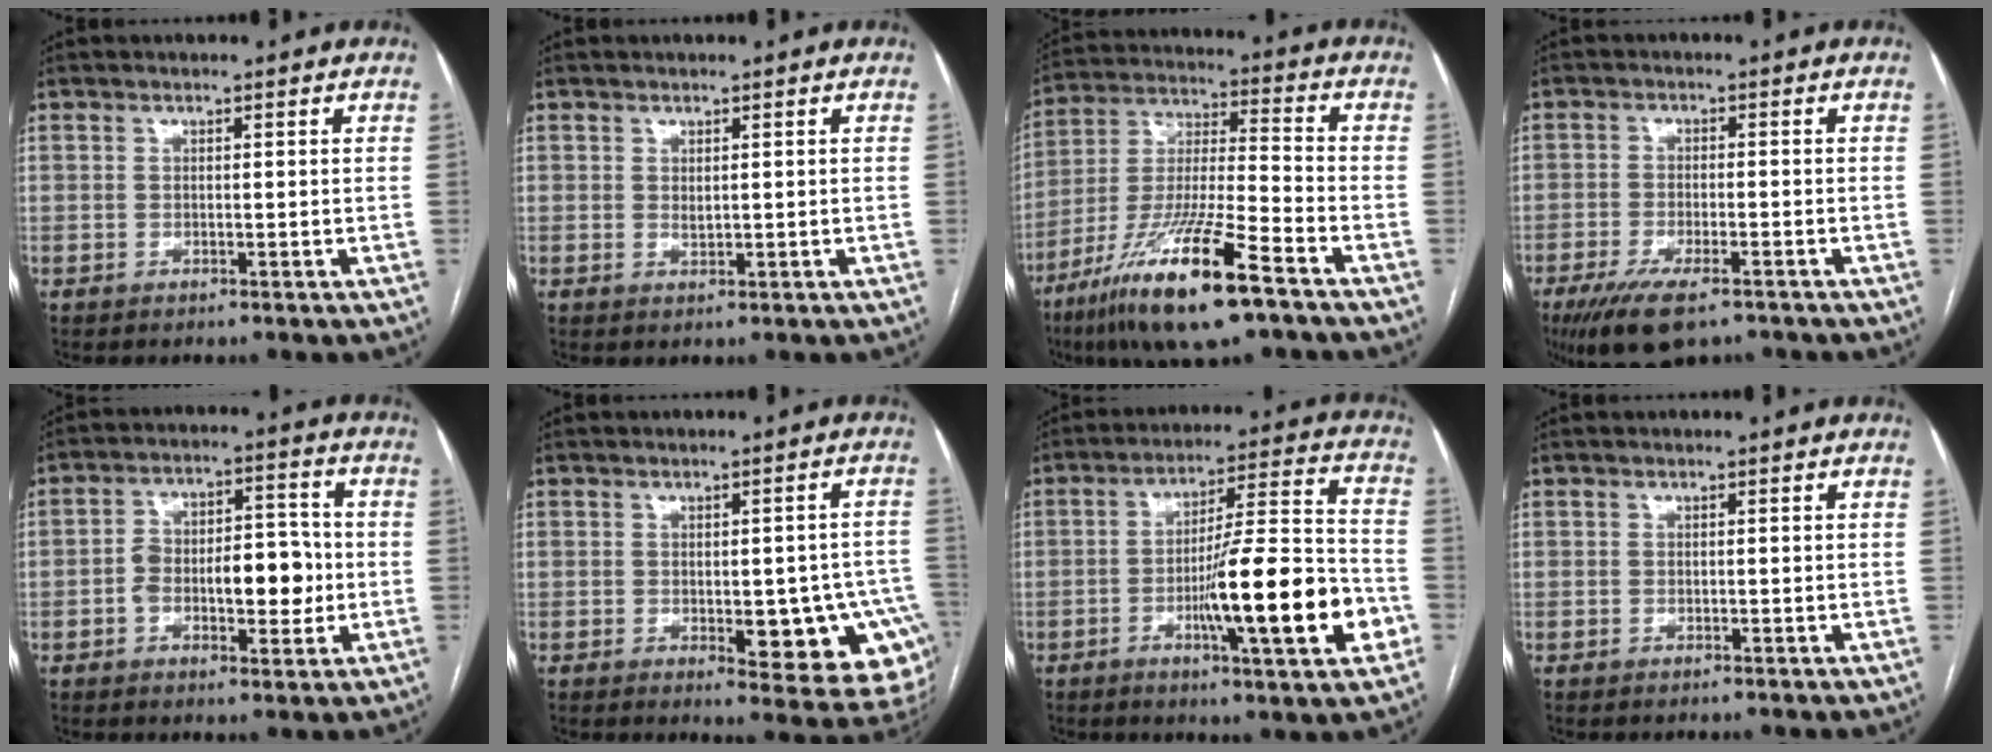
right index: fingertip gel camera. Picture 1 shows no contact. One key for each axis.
{"total": 0.9, "fx": 0.3, "fy": 0.5, "fz": 0.7, "tx": -0.011, "ty": -0.004, "tz": 0.007}
{"total": 18.4, "fx": -11.0, "fy": 1.7, "fz": 14.7, "tx": -0.297, "ty": -0.041, "tz": -0.203}
{"total": 9.3, "fx": -6.5, "fy": 2.8, "fz": 6.1, "tx": -0.104, "ty": -0.017, "tz": -0.107}
{"total": 11.0, "fx": -1.8, "fy": 5.0, "fz": 9.6, "tx": -0.152, "ty": 0.027, "tz": -0.023}
{"total": 13.7, "fx": -3.5, "fy": 5.7, "fz": 11.9, "tx": -0.092, "ty": 0.019, "tz": -0.028}
{"total": 17.8, "fx": -5.5, "fy": 1.6, "fz": 16.9, "tx": -0.258, "ty": 0.000, "tz": -0.082}
{"total": 0.0}